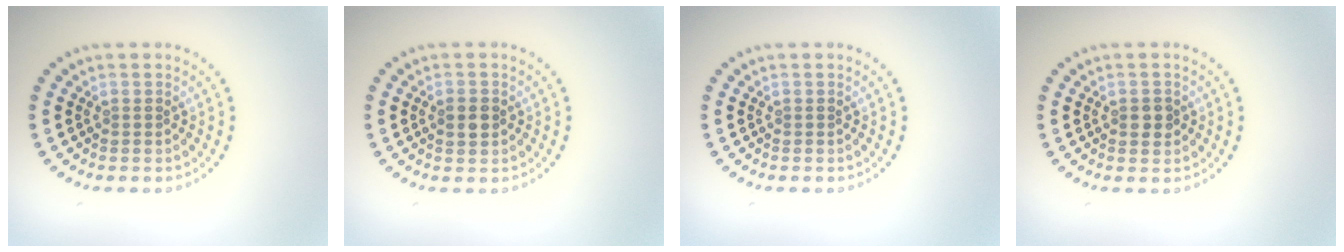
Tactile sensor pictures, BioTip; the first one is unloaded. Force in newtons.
{"total": 2.0, "press": 1.9, "slide": 0.1}
{"total": 0.0}
{"total": 1.5, "press": 1.5, "slide": 0.0}